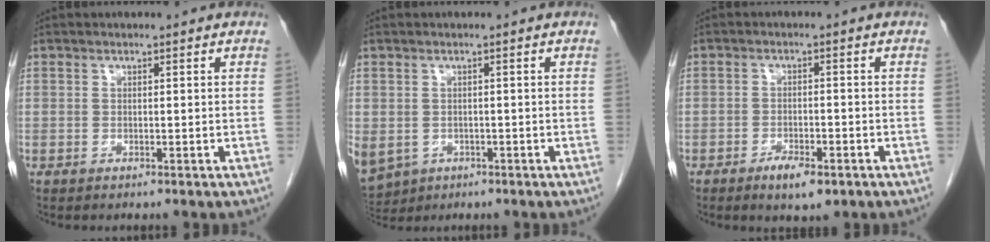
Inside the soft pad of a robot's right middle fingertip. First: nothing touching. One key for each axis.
{"total": 12.6, "fx": -4.9, "fy": 10.5, "fz": 5.1, "tx": -0.164, "ty": -0.009, "tz": -0.064}
{"total": 4.3, "fx": -2.6, "fy": 1.4, "fz": 3.1, "tx": -0.053, "ty": -0.002, "tz": -0.037}